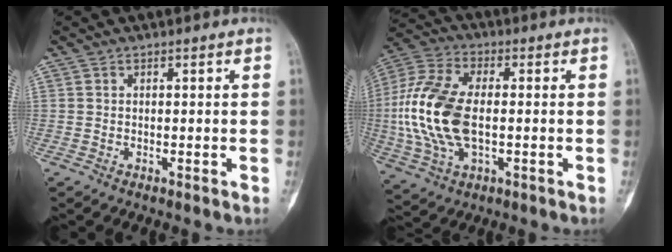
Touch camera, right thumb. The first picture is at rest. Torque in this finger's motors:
{"motor_torque": [2.31, 1.75, 1.39, -1.38, 0.46]}